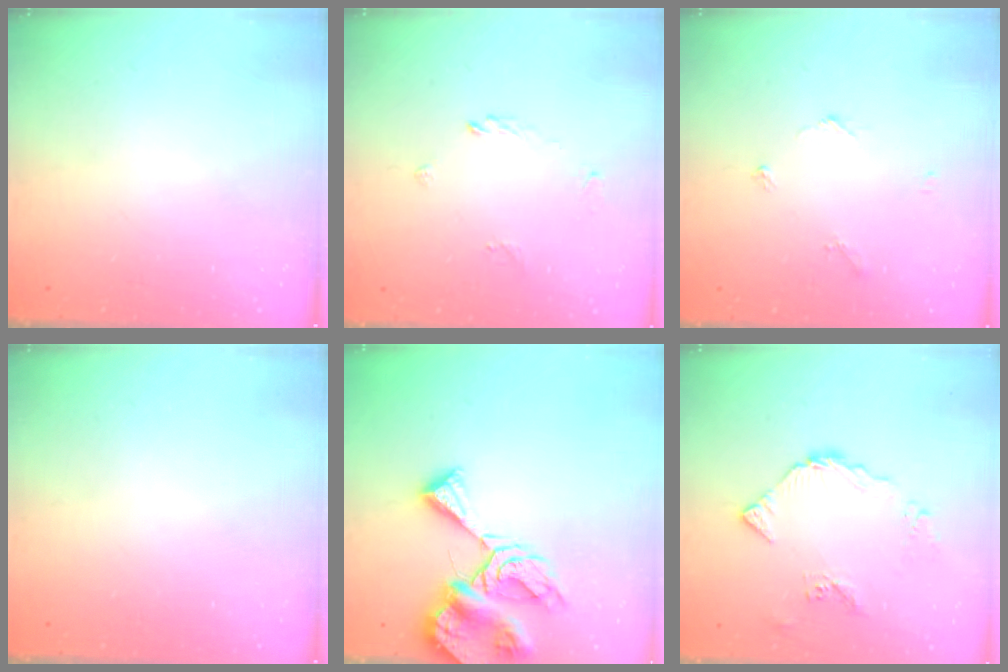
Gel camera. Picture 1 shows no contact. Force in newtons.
{"total": 2.6, "press": 2.5, "slide": 0.8}
{"total": 2.8, "press": 2.8, "slide": 0.4}
{"total": 0.0}
{"total": 12.5, "press": 12.4, "slide": 1.6}
{"total": 7.9, "press": 7.8, "slide": 0.5}